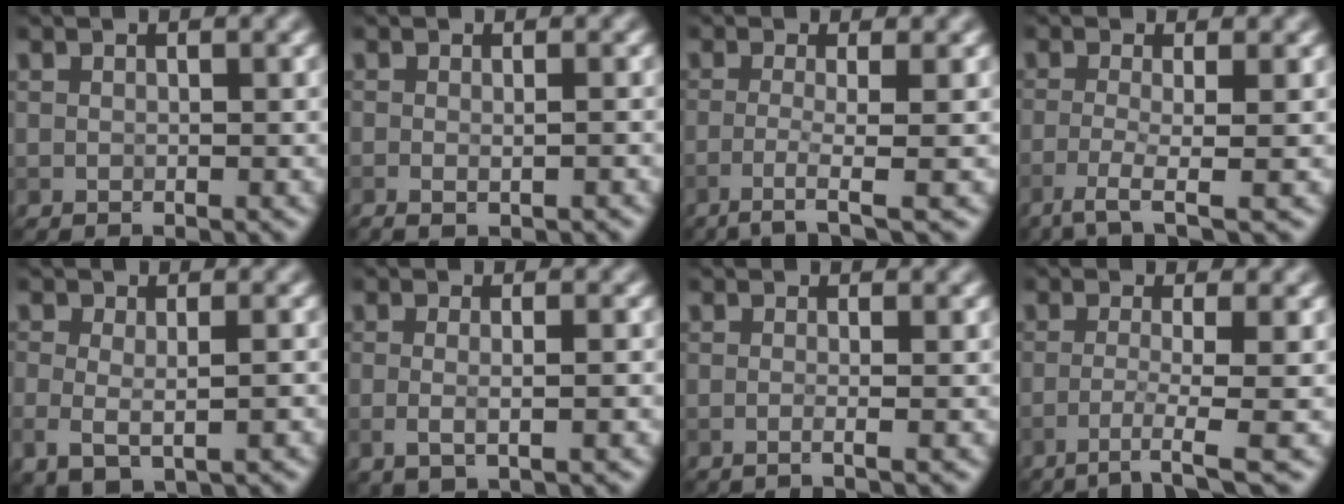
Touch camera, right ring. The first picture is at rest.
{"total": 1.6, "force": [-0.4, 0.6, 1.4], "torque": [-0.019, 0.000, -0.005]}
{"total": 3.2, "force": [-1.4, 0.4, 2.8], "torque": [-0.048, -0.001, -0.043]}
{"total": 4.0, "force": [-2.0, 0.8, 3.4], "torque": [-0.063, -0.006, -0.053]}
{"total": 3.5, "force": [-0.6, 2.1, 2.8], "torque": [-0.054, -0.010, -0.007]}
{"total": 3.0, "force": [-0.2, 1.1, 2.7], "torque": [-0.040, -0.007, -0.006]}
{"total": 2.1, "force": [0.0, 1.0, 1.8], "torque": [-0.005, -0.007, -0.027]}
{"total": 3.5, "force": [-1.5, 0.4, 3.1], "torque": [-0.051, -0.001, -0.041]}